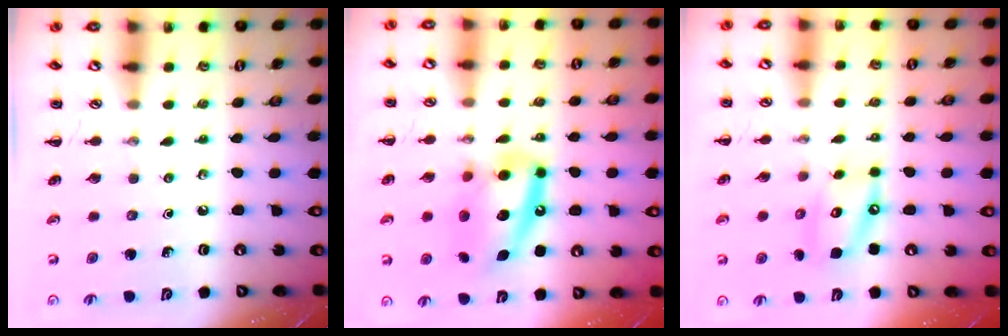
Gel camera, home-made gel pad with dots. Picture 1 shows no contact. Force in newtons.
{"total": 15.3, "press": 14.9, "slide": 3.3}
{"total": 10.9, "press": 10.7, "slide": 2.0}